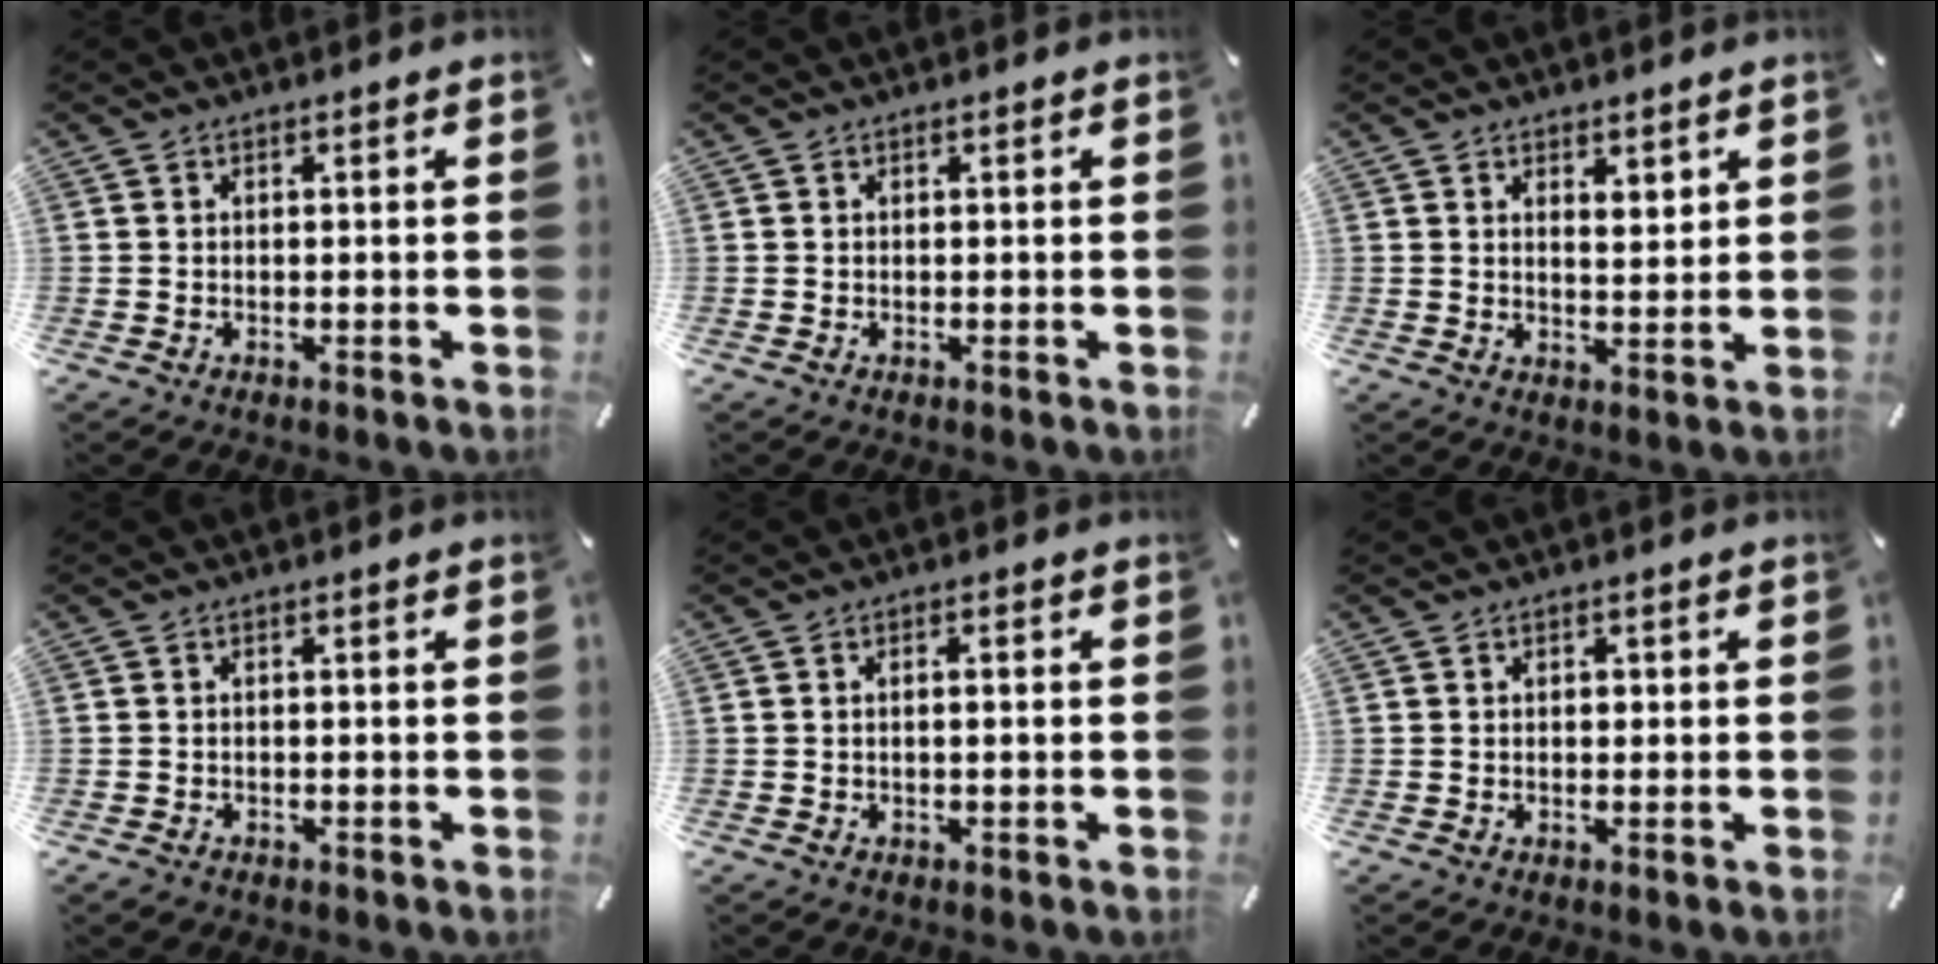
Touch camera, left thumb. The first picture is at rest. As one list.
[{"total": 0.0}, {"total": 3.2, "force": [2.5, 1.7, 1.1], "torque": [-0.003, -0.017, 0.042]}, {"total": 0.9, "force": [-0.7, 0.5, 0.1], "torque": [-0.003, 0.005, -0.016]}, {"total": 1.4, "force": [-0.5, 0.3, 1.3], "torque": [-0.023, 0.001, -0.008]}, {"total": 0.6, "force": [-0.1, 0.5, 0.3], "torque": [-0.006, 0.003, -0.002]}]